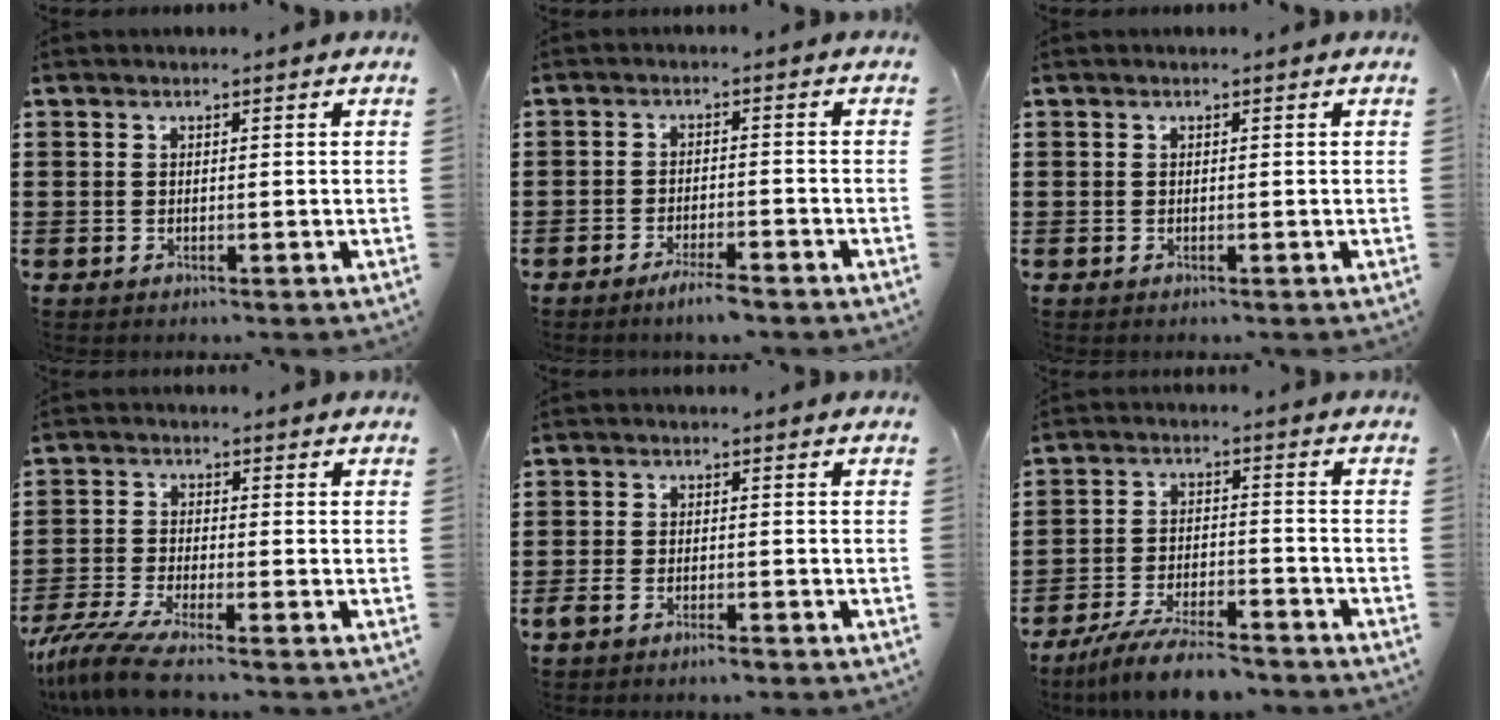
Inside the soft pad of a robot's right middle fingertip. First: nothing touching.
{"total": 3.2, "force": [-2.5, 0.4, 2.0], "torque": [-0.038, 0.001, -0.046]}
{"total": 0.0}
{"total": 6.0, "force": [-4.9, 0.3, 3.4], "torque": [-0.097, -0.027, -0.101]}
{"total": 2.0, "force": [-1.5, 0.5, 1.3], "torque": [-0.021, 0.000, -0.028]}
{"total": 7.4, "force": [-6.7, 1.0, 3.0], "torque": [-0.061, 0.001, -0.125]}